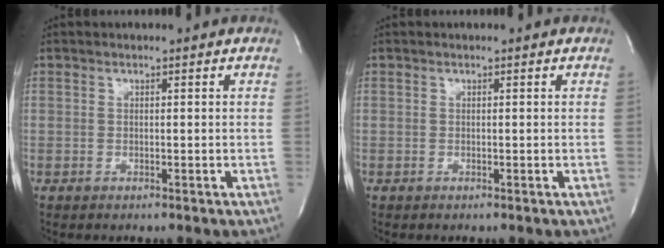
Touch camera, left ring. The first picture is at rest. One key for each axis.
{"total": 0.0}